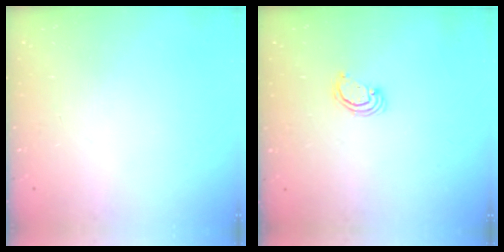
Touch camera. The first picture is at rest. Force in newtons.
{"total": 2.3, "press": 2.3, "slide": 0.2}